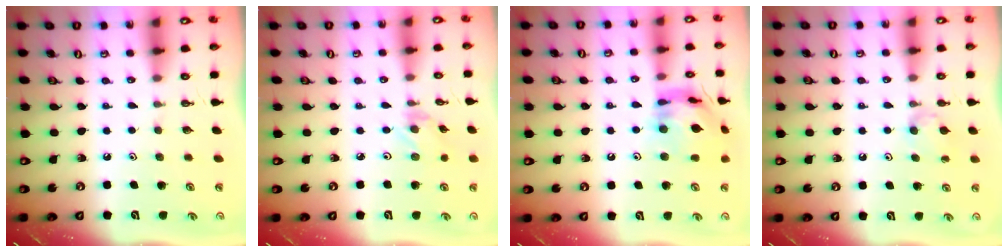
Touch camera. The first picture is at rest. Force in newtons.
{"total": 0.6, "press": 0.6, "slide": 0.2}
{"total": 14.8, "press": 14.8, "slide": 1.2}
{"total": 5.8, "press": 5.8, "slide": 0.7}